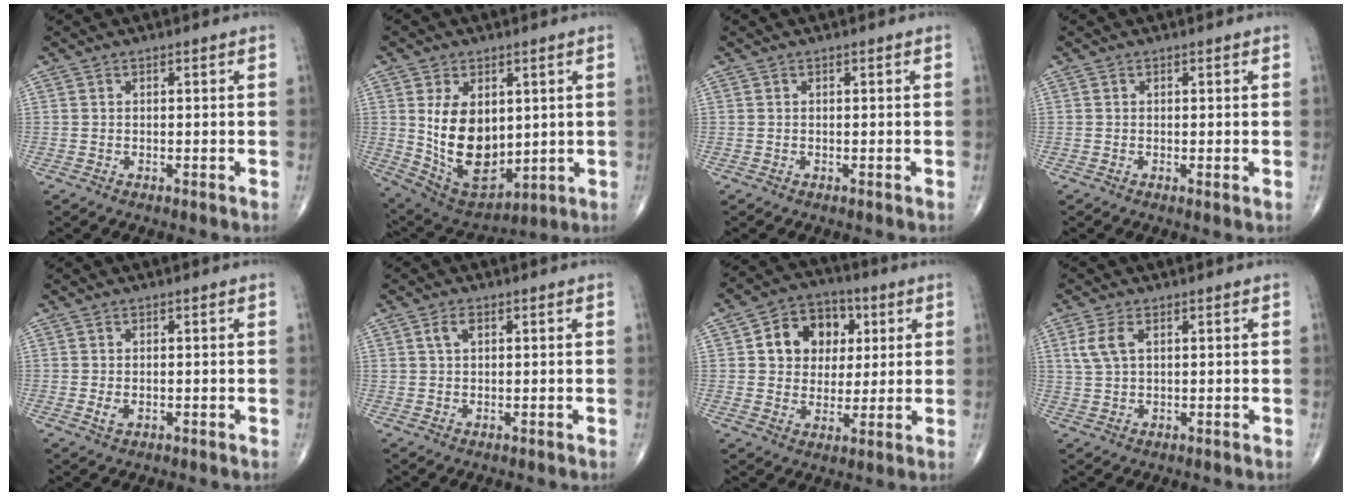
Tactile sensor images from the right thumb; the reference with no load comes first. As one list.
[{"total": 15.2, "force": [1.6, 9.6, 11.7], "torque": [-0.168, -0.019, 0.058]}, {"total": 0.0}, {"total": 0.5, "force": [0.0, 0.1, 0.5], "torque": [-0.012, -0.003, -0.003]}, {"total": 1.8, "force": [-0.3, 1.1, 1.4], "torque": [-0.026, -0.003, -0.003]}, {"total": 2.1, "force": [0.9, 1.2, 1.6], "torque": [-0.032, 0.006, 0.018]}, {"total": 12.3, "force": [3.3, 9.8, 6.6], "torque": [-0.058, 0.001, 0.052]}, {"total": 4.3, "force": [1.5, 2.2, 3.4], "torque": [-0.084, 0.008, 0.033]}]